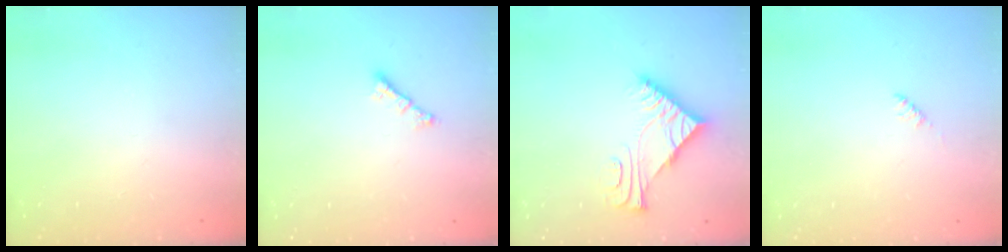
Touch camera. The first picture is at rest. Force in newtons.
{"total": 0.8, "press": 0.7, "slide": 0.4}
{"total": 6.8, "press": 6.8, "slide": 0.1}
{"total": 3.1, "press": 3.1, "slide": 0.6}